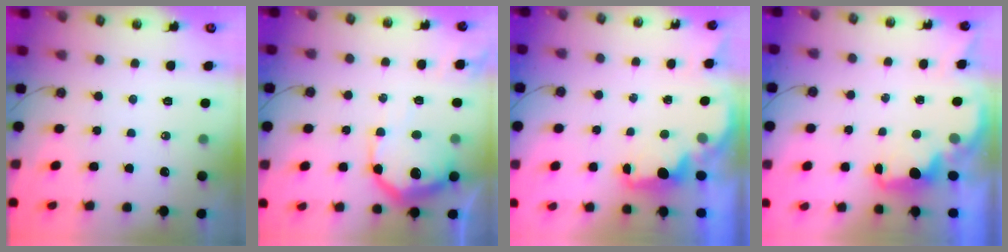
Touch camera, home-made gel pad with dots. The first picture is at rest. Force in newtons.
{"total": 19.6, "press": 19.5, "slide": 1.6}
{"total": 2.3, "press": 2.2, "slide": 0.8}
{"total": 2.0, "press": 1.9, "slide": 0.8}